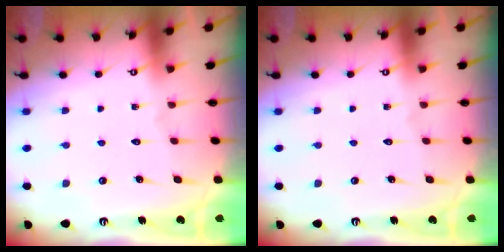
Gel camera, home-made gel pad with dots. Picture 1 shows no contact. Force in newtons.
{"total": 0.0}